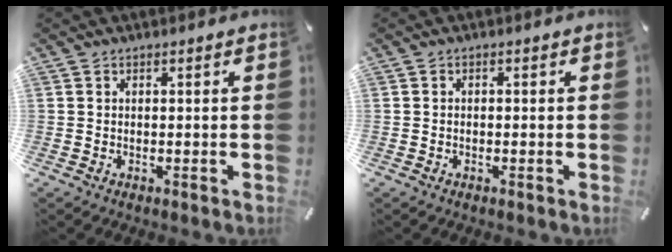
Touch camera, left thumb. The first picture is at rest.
{"total": 0.7, "force": [-0.4, 0.4, 0.3], "torque": [-0.007, 0.000, -0.009]}